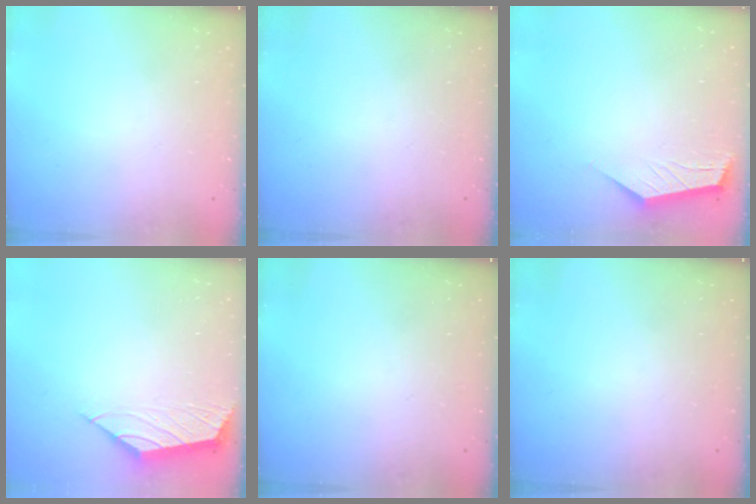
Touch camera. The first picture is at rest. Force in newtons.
{"total": 0.0}
{"total": 2.8, "press": 2.8, "slide": 0.4}
{"total": 2.1, "press": 2.0, "slide": 0.5}
{"total": 0.0}
{"total": 0.0}